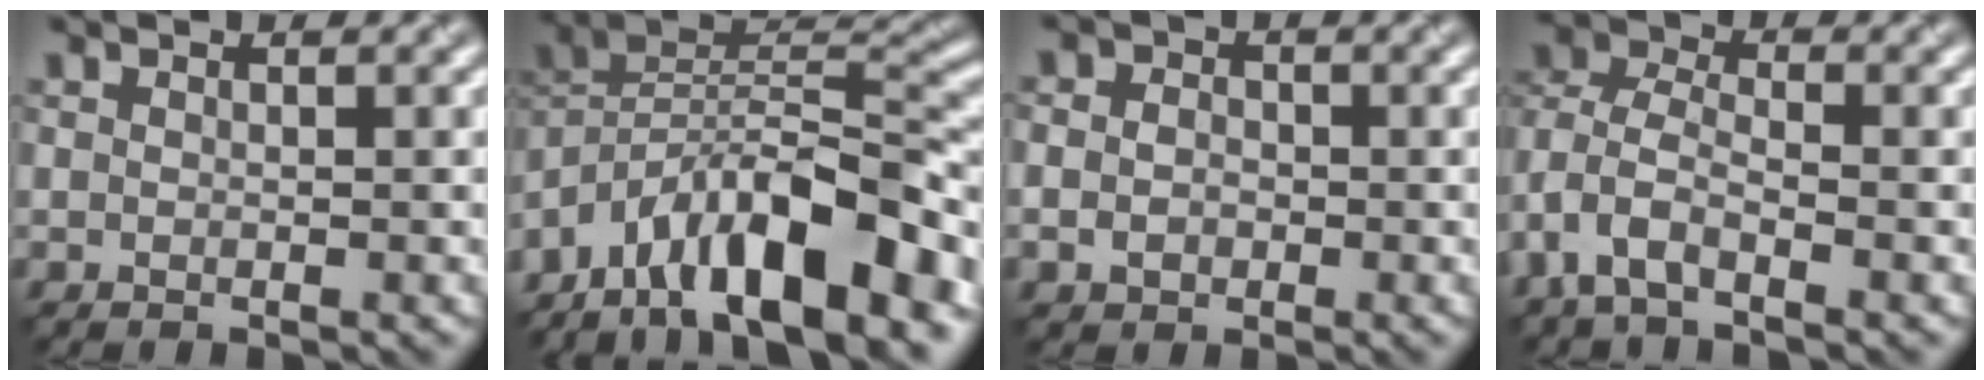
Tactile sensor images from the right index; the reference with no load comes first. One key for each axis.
{"total": 13.7, "fx": -8.2, "fy": 4.9, "fz": 9.8, "tx": -0.159, "ty": 0.037, "tz": -0.148}
{"total": 2.4, "fx": -0.3, "fy": 2.1, "fz": 1.2, "tx": -0.008, "ty": 0.002, "tz": -0.016}
{"total": 4.7, "fx": -2.2, "fy": 2.4, "fz": 3.3, "tx": -0.078, "ty": 0.005, "tz": -0.059}